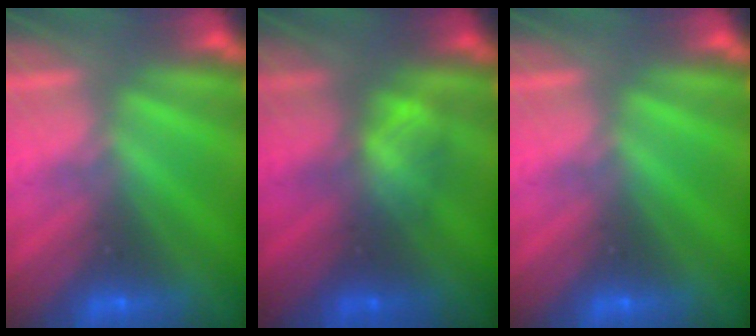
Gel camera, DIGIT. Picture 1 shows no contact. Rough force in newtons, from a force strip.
{"total": 2.3}
{"total": 0.0}